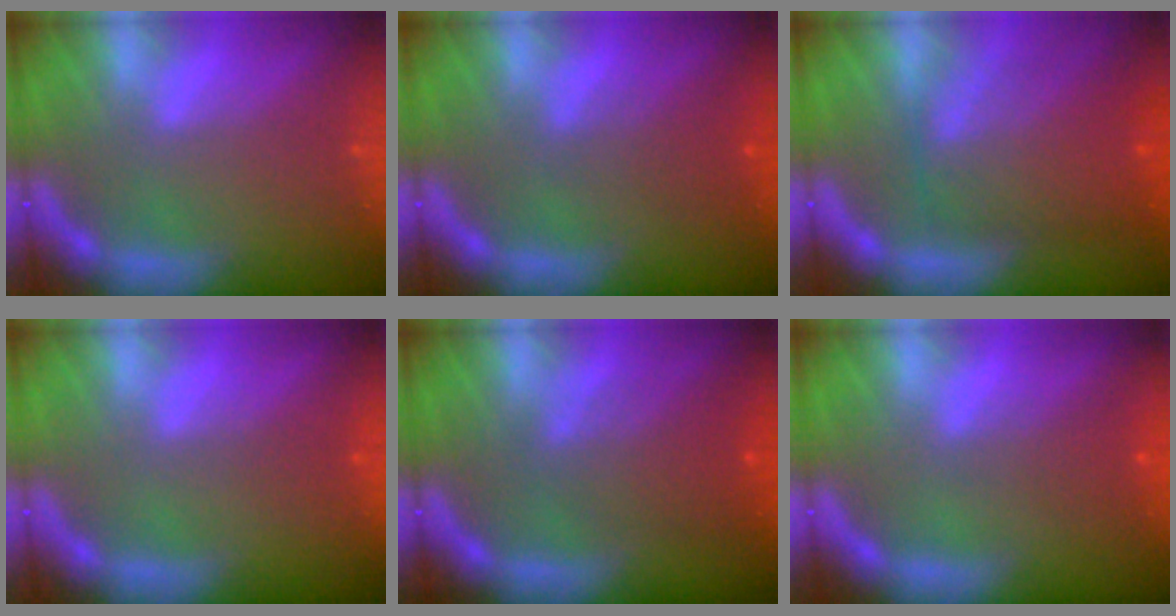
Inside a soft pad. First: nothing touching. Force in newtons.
{"total": 2.5}
{"total": 8.0}
{"total": 1.0}
{"total": 4.6}
{"total": 2.0}